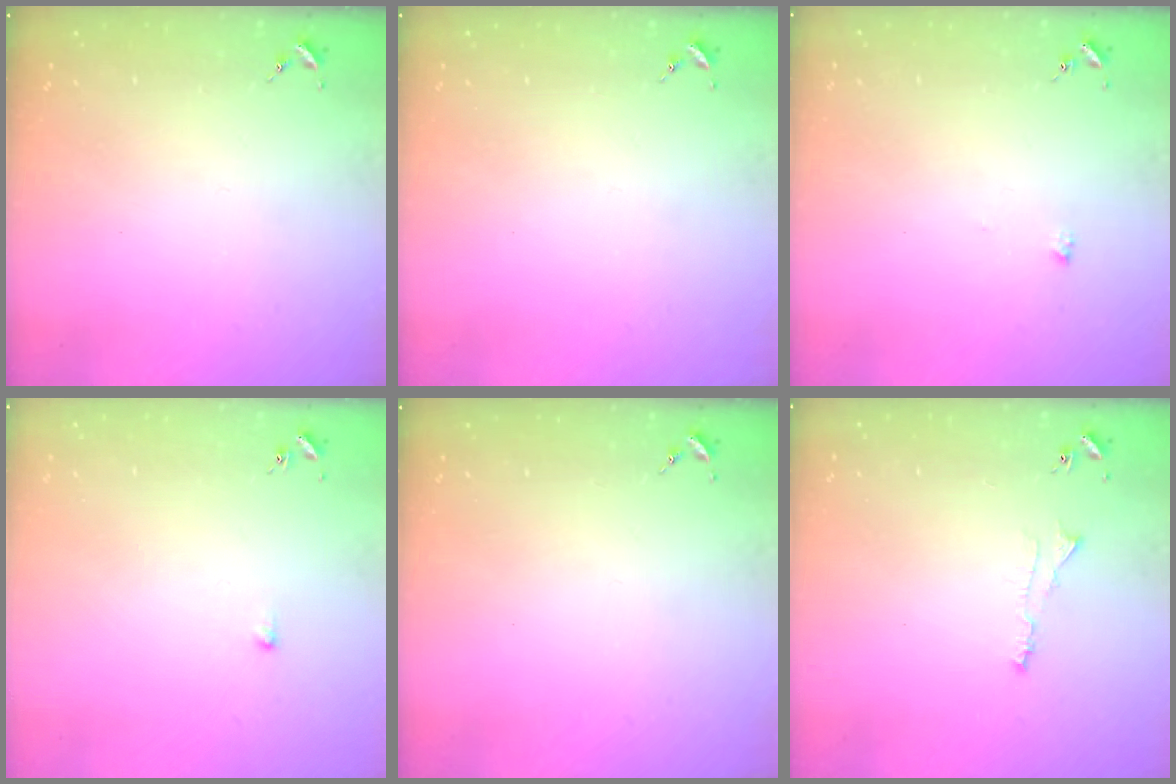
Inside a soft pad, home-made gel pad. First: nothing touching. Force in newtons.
{"total": 0.0}
{"total": 3.8, "press": 3.8, "slide": 0.5}
{"total": 2.7, "press": 2.7, "slide": 0.6}
{"total": 0.0}
{"total": 3.2, "press": 3.2, "slide": 0.3}